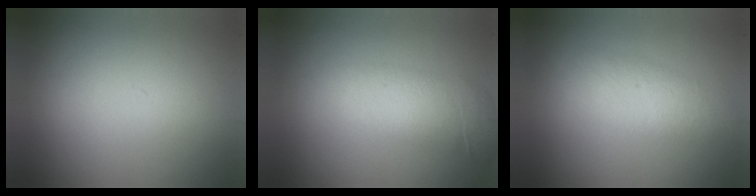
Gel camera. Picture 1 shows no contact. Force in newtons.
{"total": 2.0}
{"total": 1.8}